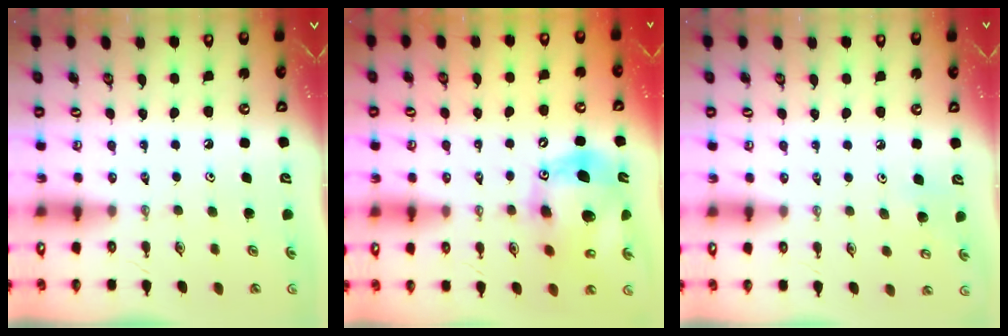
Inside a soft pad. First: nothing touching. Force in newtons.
{"total": 17.1, "press": 16.9, "slide": 2.8}
{"total": 6.4, "press": 6.4, "slide": 0.5}